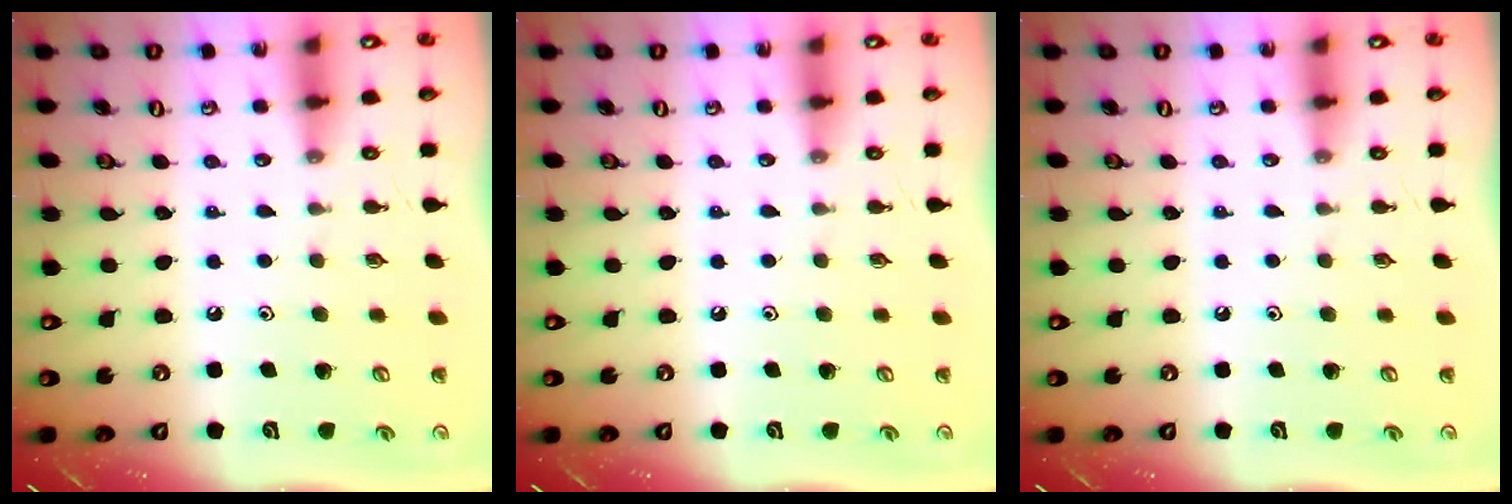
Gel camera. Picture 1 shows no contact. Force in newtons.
{"total": 0.0}
{"total": 0.0}